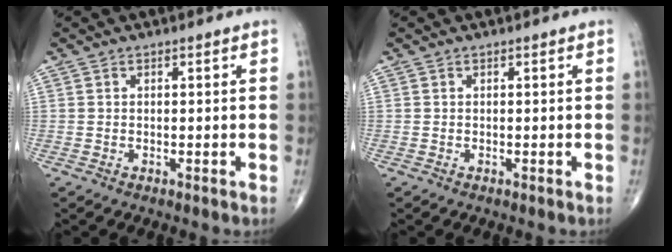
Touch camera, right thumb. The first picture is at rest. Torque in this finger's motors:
{"motor_torque": [0.00, 0.00, 0.00, 0.02, 0.00]}